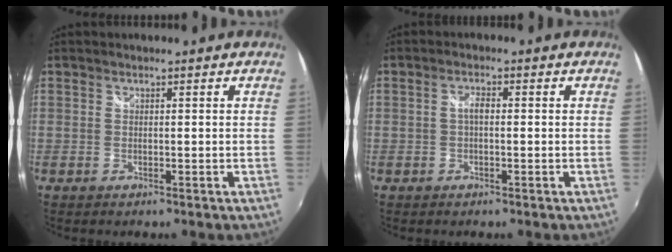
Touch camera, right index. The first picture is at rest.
{"total": 1.8, "force": [-0.2, 0.8, 1.6], "torque": [-0.031, 0.007, -0.006]}